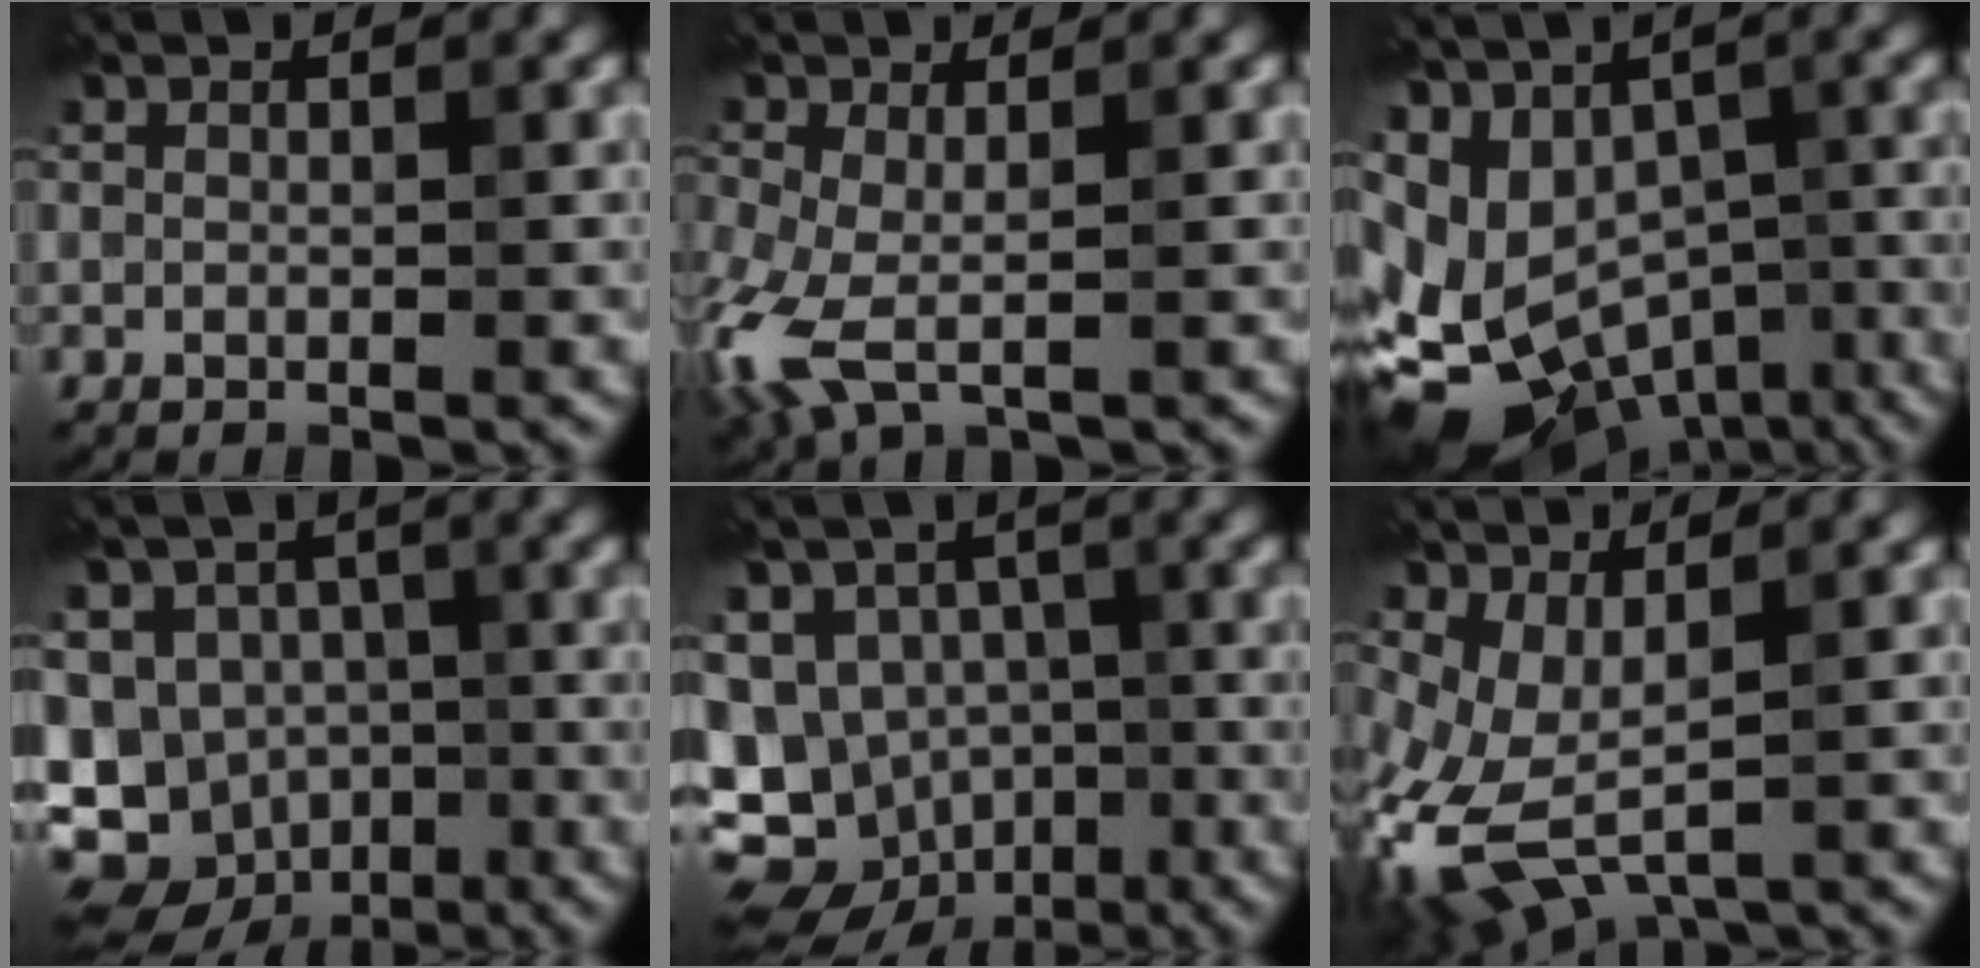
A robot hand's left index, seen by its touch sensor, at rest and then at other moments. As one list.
[{"total": 4.5, "force": [-0.8, 2.1, 3.9], "torque": [-0.112, -0.008, -0.022]}, {"total": 12.8, "force": [-4.4, 9.6, 7.2], "torque": [-0.136, -0.009, -0.026]}, {"total": 13.9, "force": [-6.3, 11.6, 4.2], "torque": [-0.074, -0.015, -0.109]}, {"total": 12.5, "force": [-5.0, 10.1, 5.3], "torque": [-0.093, -0.009, -0.082]}, {"total": 6.9, "force": [-2.1, 3.2, 5.7], "torque": [-0.142, -0.006, -0.041]}]